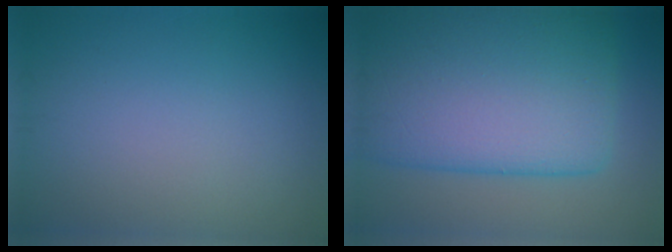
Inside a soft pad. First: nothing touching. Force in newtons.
{"total": 14.8, "press": 14.8, "slide": 0.4}